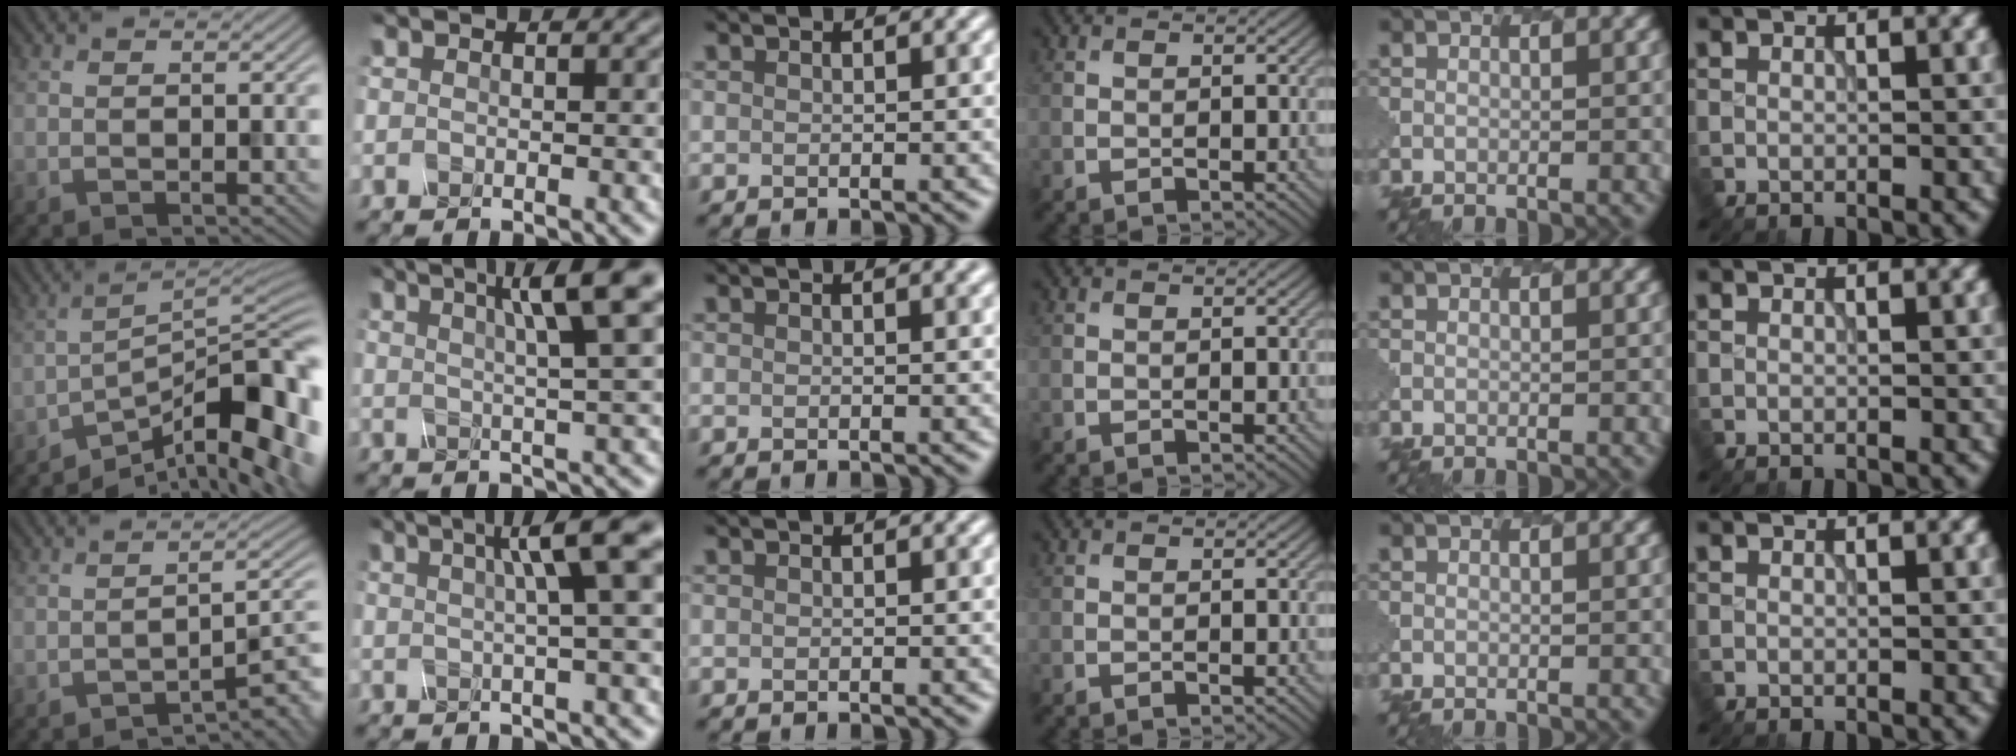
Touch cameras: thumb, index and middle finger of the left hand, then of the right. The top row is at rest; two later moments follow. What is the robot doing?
{"motion": "dispense", "object": "syringe"}